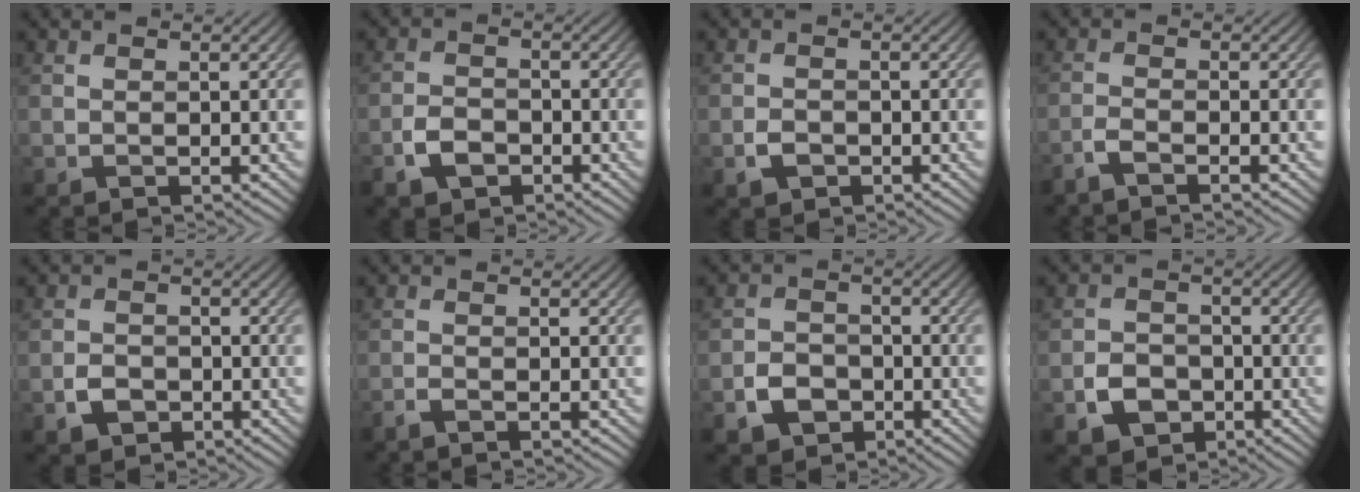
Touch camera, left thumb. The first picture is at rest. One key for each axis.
{"total": 3.8, "fx": -2.2, "fy": 2.4, "fz": 2.0, "tx": -0.042, "ty": -0.003, "tz": -0.048}
{"total": 2.0, "fx": -1.0, "fy": 1.4, "fz": 1.0, "tx": -0.019, "ty": -0.002, "tz": -0.021}
{"total": 2.3, "fx": -1.8, "fy": 0.3, "fz": 1.4, "tx": -0.030, "ty": -0.003, "tz": -0.048}
{"total": 2.7, "fx": -1.3, "fy": 2.0, "fz": 1.2, "tx": -0.023, "ty": -0.002, "tz": -0.027}
{"total": 1.4, "fx": -1.1, "fy": 0.1, "fz": 0.8, "tx": -0.018, "ty": -0.001, "tz": -0.028}
{"total": 4.2, "fx": -2.2, "fy": 3.1, "fz": 1.9, "tx": -0.039, "ty": -0.005, "tz": -0.045}
{"total": 4.2, "fx": -1.9, "fy": 3.2, "fz": 1.9, "tx": -0.037, "ty": -0.005, "tz": -0.037}